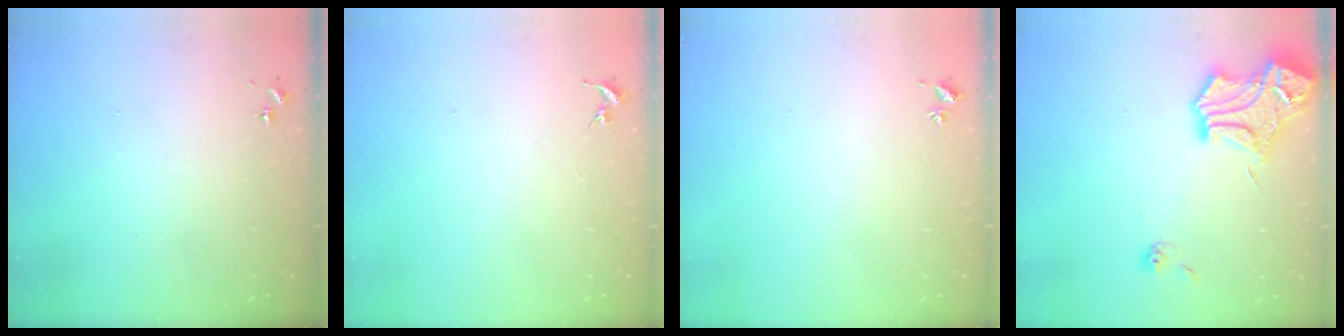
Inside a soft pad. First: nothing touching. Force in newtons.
{"total": 0.0}
{"total": 2.0, "press": 2.0, "slide": 0.3}
{"total": 15.5, "press": 15.4, "slide": 1.4}